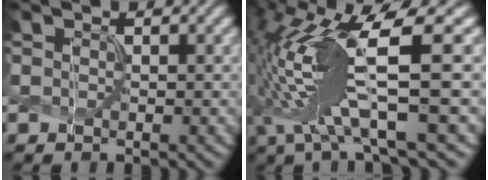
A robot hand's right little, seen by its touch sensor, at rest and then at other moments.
{"total": 11.4, "force": [0.8, 2.1, 11.2], "torque": [-0.211, 0.013, 0.020]}